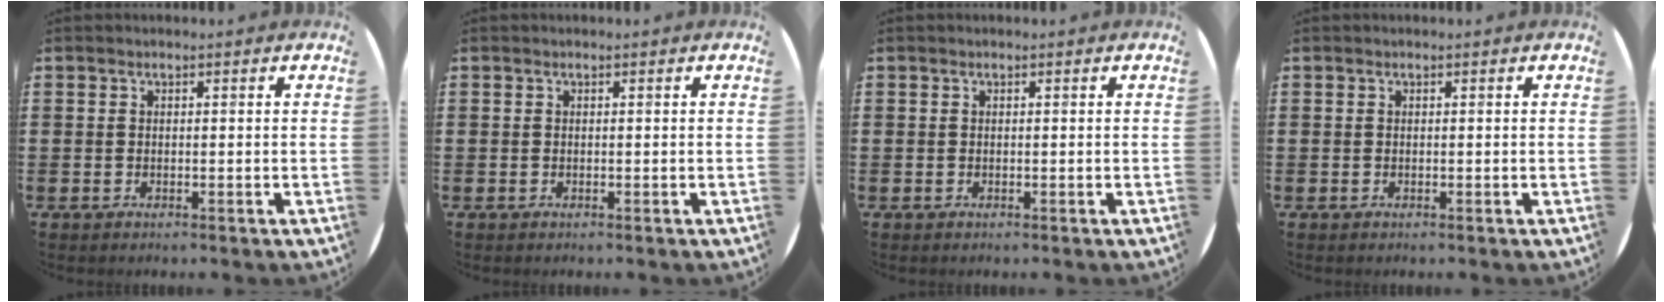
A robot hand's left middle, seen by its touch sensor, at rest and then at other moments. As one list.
[{"total": 0.0}, {"total": 0.0}, {"total": 0.0}]